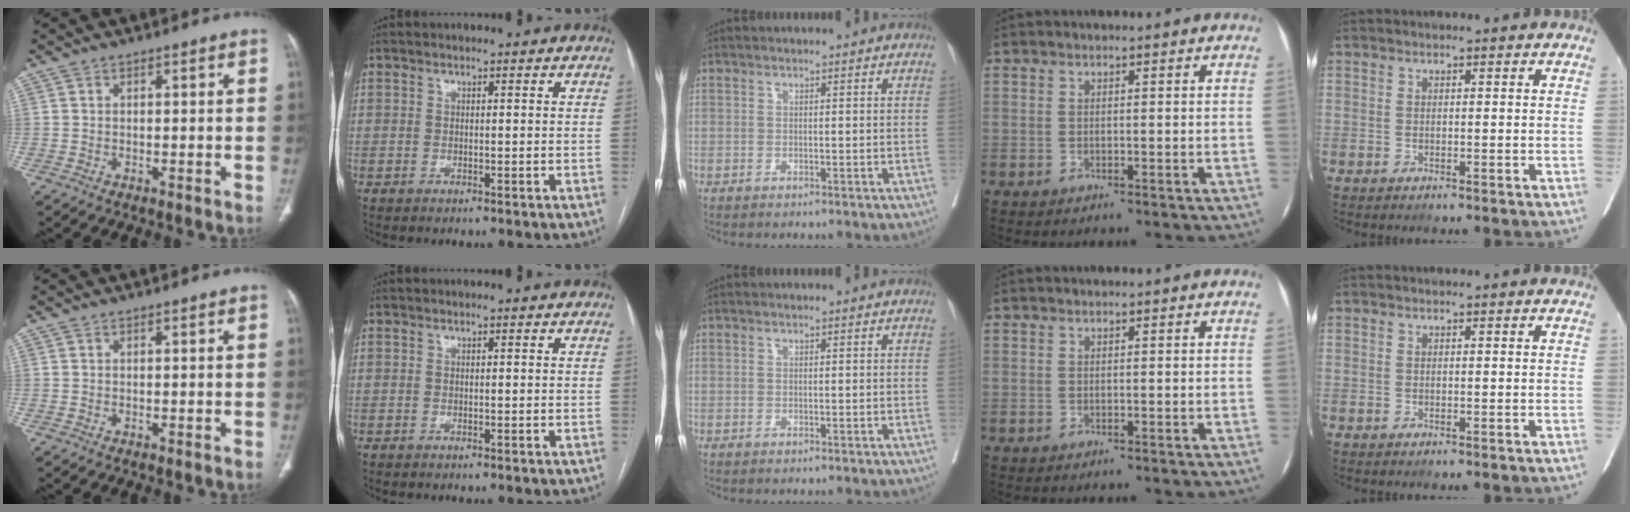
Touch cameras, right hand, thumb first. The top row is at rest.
{}